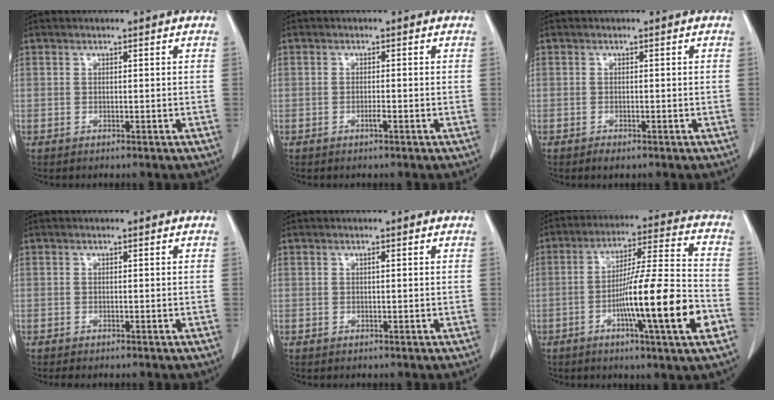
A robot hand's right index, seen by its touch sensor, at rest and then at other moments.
{"total": 0.8, "force": [-0.5, 0.0, 0.7], "torque": [-0.015, 0.002, -0.006]}
{"total": 1.0, "force": [-0.7, 0.3, 0.6], "torque": [-0.013, -0.003, -0.006]}
{"total": 0.9, "force": [-0.8, 0.1, 0.4], "torque": [-0.012, -0.005, -0.009]}
{"total": 0.0}
{"total": 16.6, "force": [-5.4, -0.3, 15.7], "torque": [-0.262, -0.005, -0.089]}